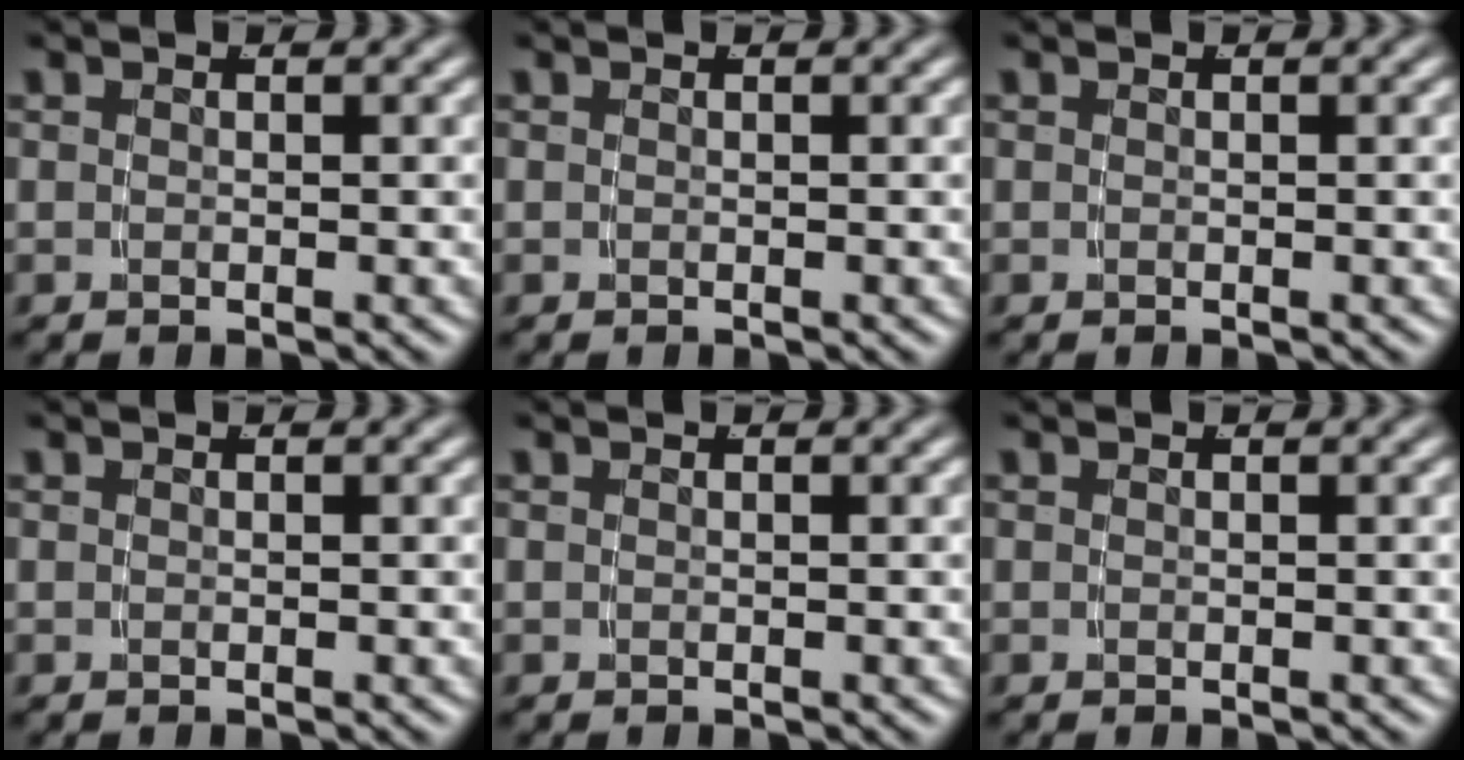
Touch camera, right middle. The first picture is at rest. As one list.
[{"total": 0.0}, {"total": 0.0}, {"total": 0.0}, {"total": 0.0}, {"total": 0.0}]